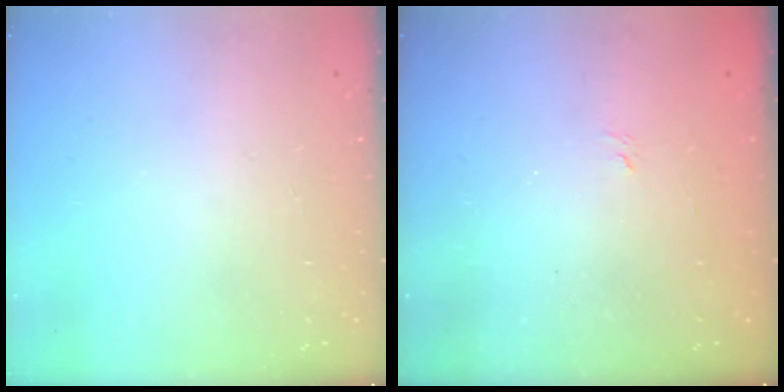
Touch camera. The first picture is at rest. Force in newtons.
{"total": 1.5, "press": 1.1, "slide": 1.0}